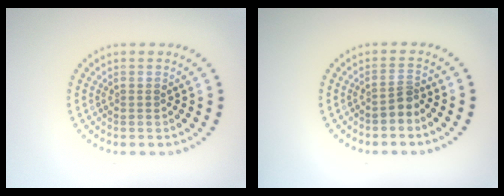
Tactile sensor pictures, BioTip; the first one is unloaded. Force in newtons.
{"total": 1.7, "press": 1.2, "slide": 1.2}